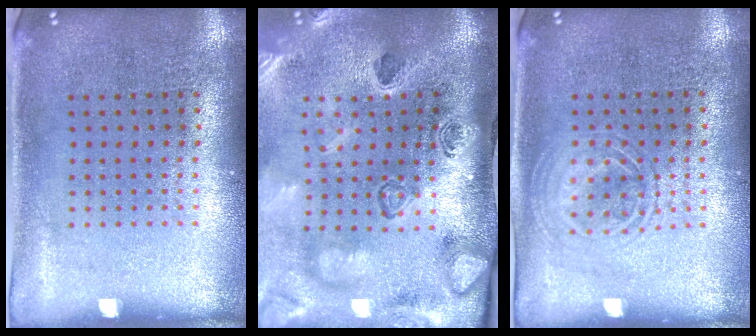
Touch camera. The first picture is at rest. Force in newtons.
{"total": 4.5, "press": 3.2, "slide": 3.1}
{"total": 1.3, "press": 1.2, "slide": 0.2}